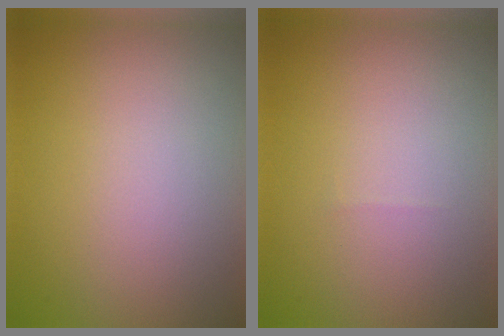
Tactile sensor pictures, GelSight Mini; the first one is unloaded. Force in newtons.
{"total": 0.0}